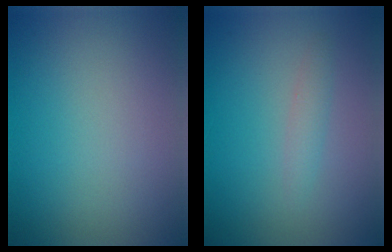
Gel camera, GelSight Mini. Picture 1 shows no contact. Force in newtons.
{"total": 1.2, "press": 1.2, "slide": 0.0}